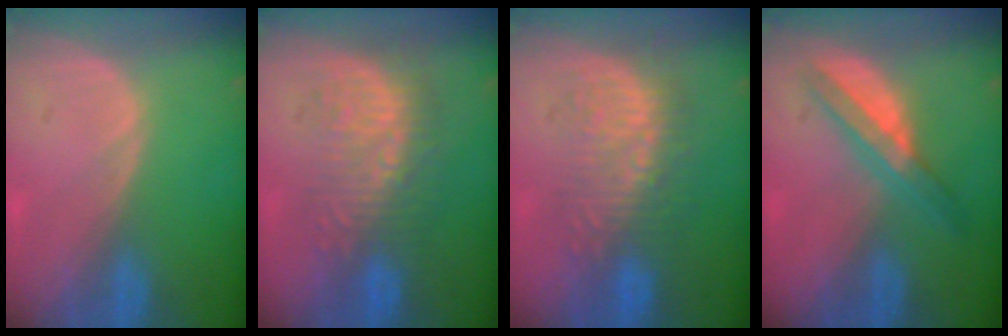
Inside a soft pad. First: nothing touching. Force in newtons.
{"total": 8.9, "press": 8.7, "slide": 1.9}
{"total": 8.7, "press": 8.6, "slide": 1.6}
{"total": 5.7, "press": 5.3, "slide": 2.1}